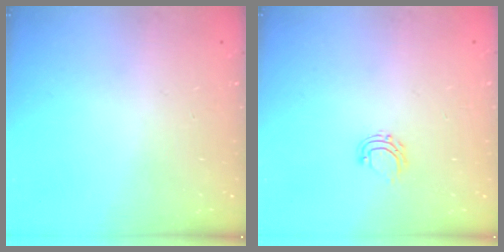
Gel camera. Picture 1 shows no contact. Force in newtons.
{"total": 5.2, "press": 5.2, "slide": 0.4}